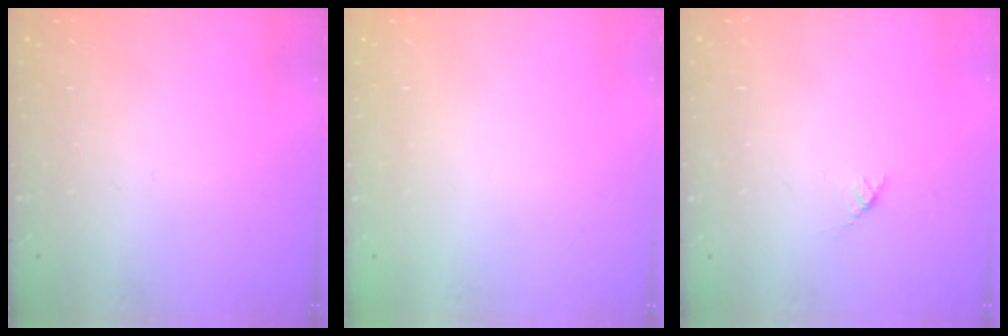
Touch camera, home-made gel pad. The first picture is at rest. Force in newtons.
{"total": 1.3, "press": 1.3, "slide": 0.2}
{"total": 2.7, "press": 2.6, "slide": 0.4}